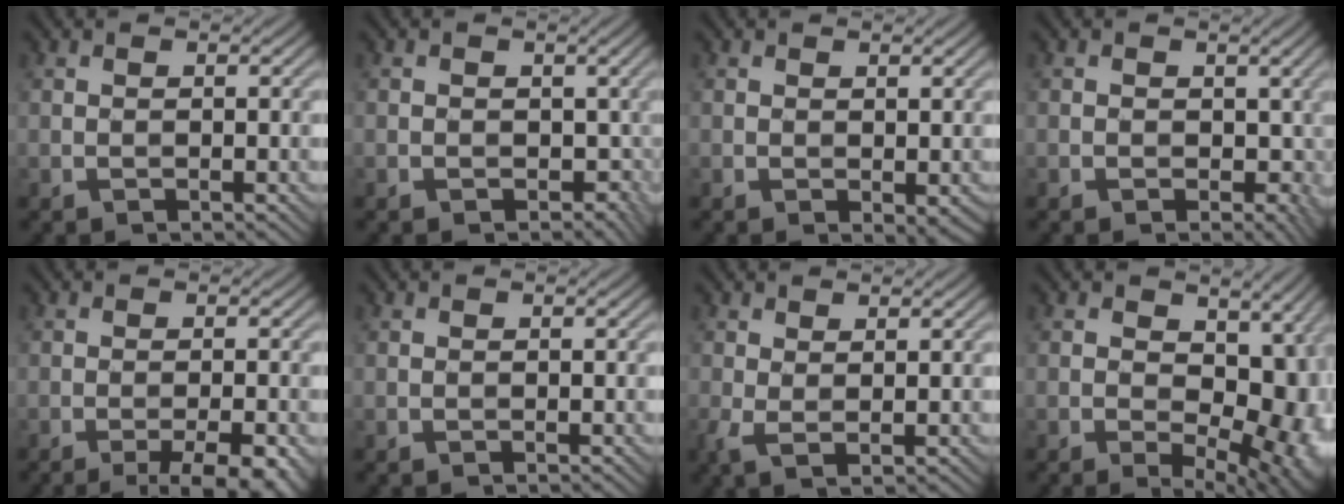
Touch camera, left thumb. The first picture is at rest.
{"total": 2.4, "force": [-0.4, 2.3, 0.6], "torque": [-0.005, -0.010, -0.004]}
{"total": 0.9, "force": [0.0, 0.5, 0.7], "torque": [-0.013, -0.004, 0.003]}
{"total": 3.8, "force": [-0.4, 3.0, 2.2], "torque": [-0.029, -0.014, -0.002]}
{"total": 5.8, "force": [-3.2, 1.2, 4.7], "torque": [-0.063, 0.006, -0.041]}
{"total": 0.0}
{"total": 2.3, "force": [0.5, 0.9, 2.0], "torque": [-0.059, -0.002, 0.009]}
{"total": 15.5, "force": [-1.2, 8.9, 12.6], "torque": [-0.126, -0.010, 0.008]}